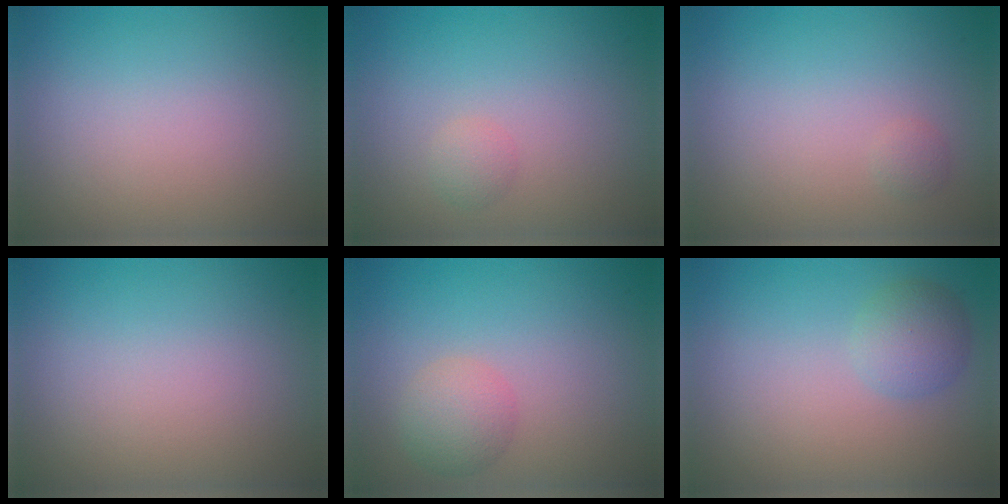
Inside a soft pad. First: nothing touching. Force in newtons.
{"total": 1.1, "press": 1.1, "slide": 0.0}
{"total": 0.6, "press": 0.6, "slide": 0.0}
{"total": 0.0}
{"total": 2.6, "press": 2.6, "slide": 0.0}
{"total": 2.5, "press": 2.5, "slide": 0.2}